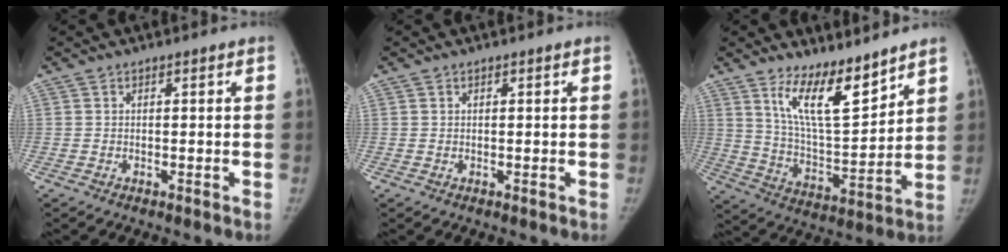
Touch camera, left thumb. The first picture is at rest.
{"total": 0.0}
{"total": 12.8, "force": [9.2, 3.7, 8.1], "torque": [-0.114, -0.079, 0.176]}